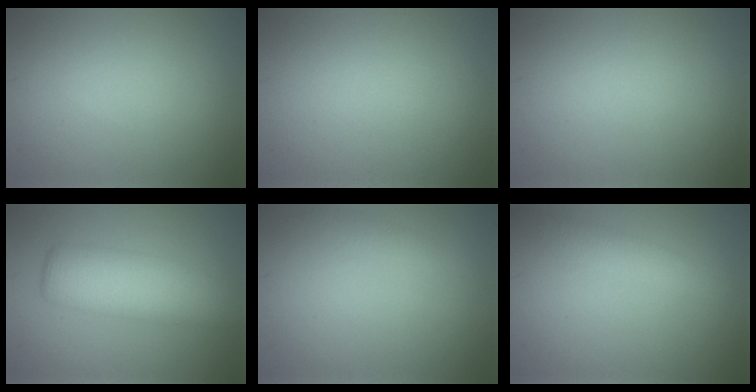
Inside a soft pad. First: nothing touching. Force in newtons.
{"total": 0.0}
{"total": 0.0}
{"total": 6.4, "press": 6.4, "slide": 0.1}
{"total": 1.1, "press": 1.1, "slide": 0.1}
{"total": 2.7, "press": 2.6, "slide": 0.2}